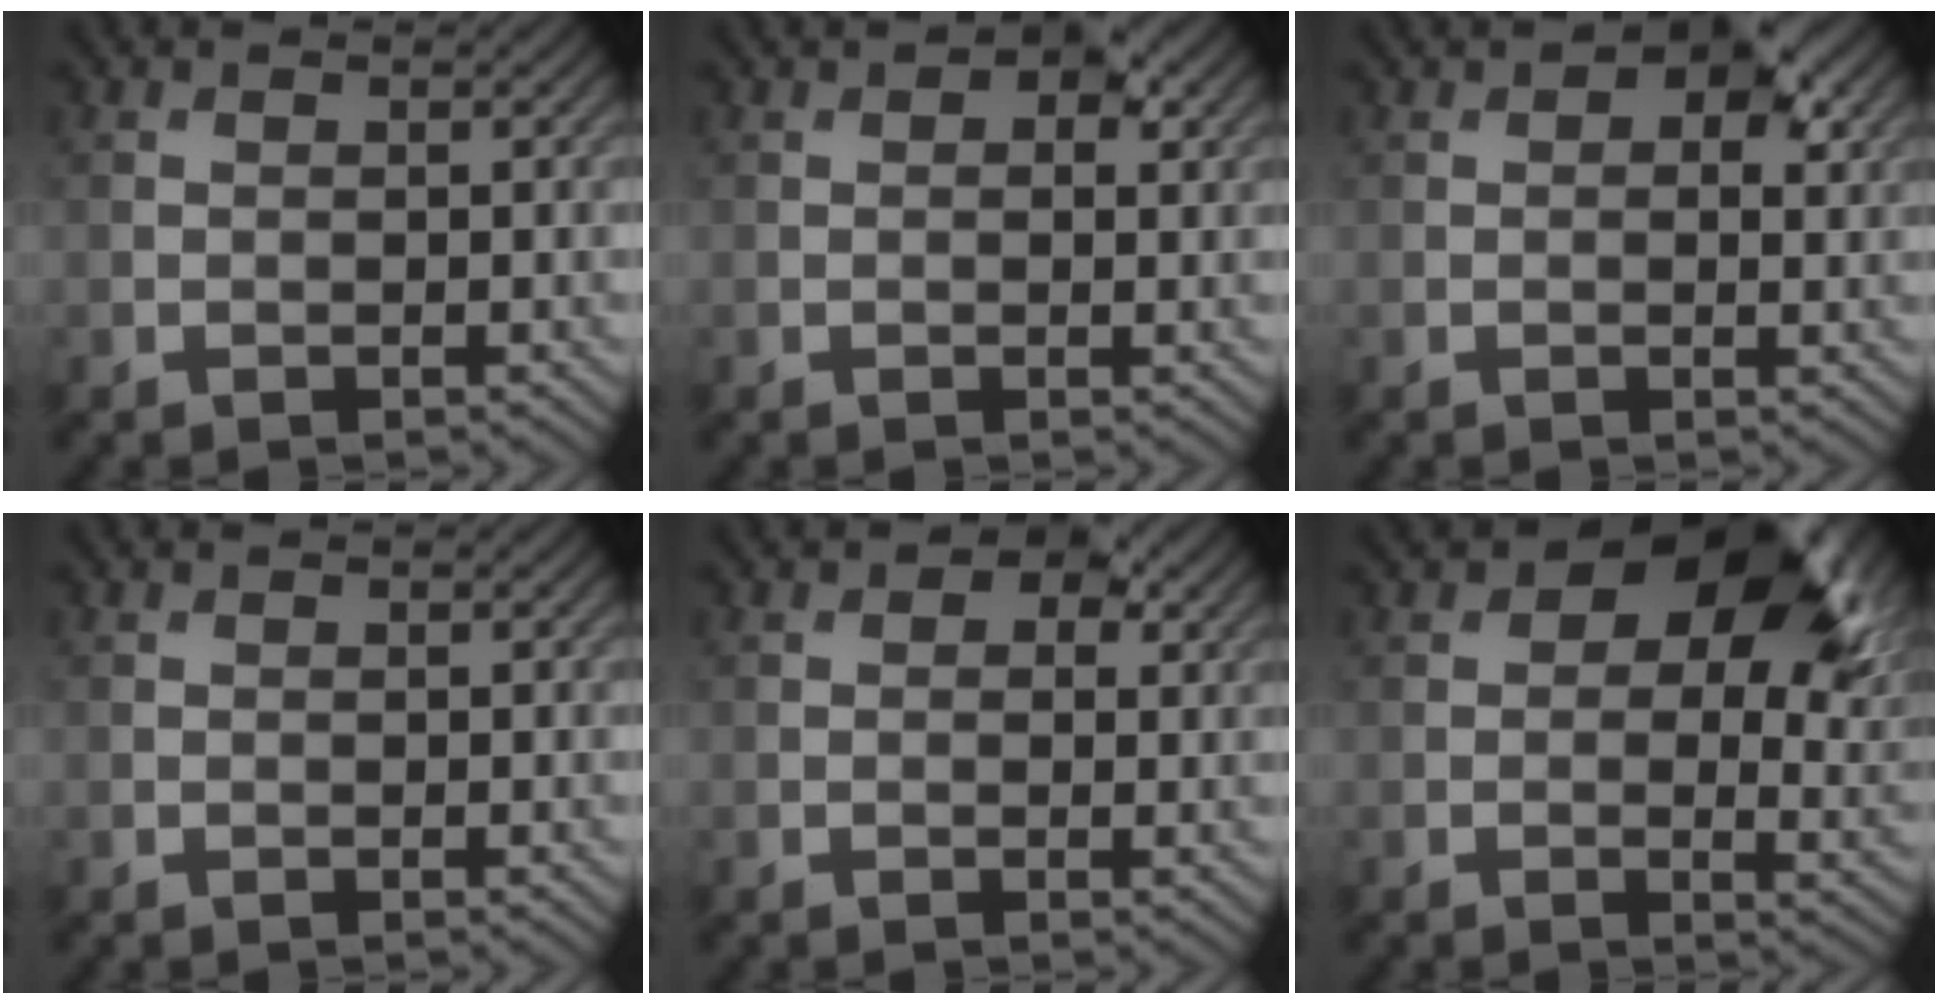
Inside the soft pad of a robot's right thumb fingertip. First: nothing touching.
{"total": 3.0, "force": [1.4, 1.6, 2.1], "torque": [-0.025, 0.001, 0.018]}
{"total": 5.1, "force": [2.3, 2.7, 3.7], "torque": [-0.047, 0.001, 0.027]}
{"total": 0.0}
{"total": 3.1, "force": [1.5, 1.9, 1.9], "torque": [-0.022, -0.002, 0.015]}
{"total": 13.8, "force": [6.1, 7.5, 9.9], "torque": [-0.139, 0.000, 0.096]}